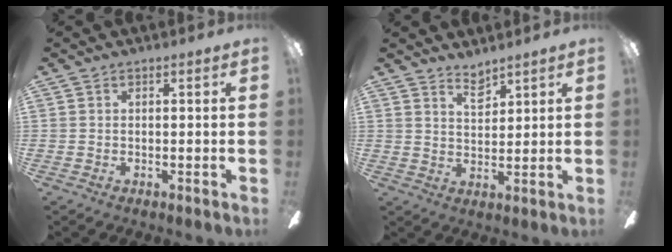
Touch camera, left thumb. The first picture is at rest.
{"total": 4.5, "force": [4.0, 1.5, 1.5], "torque": [-0.022, -0.023, 0.070]}